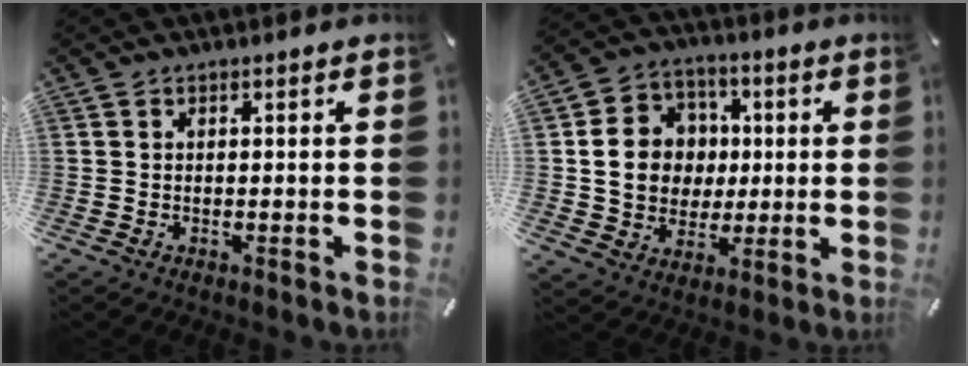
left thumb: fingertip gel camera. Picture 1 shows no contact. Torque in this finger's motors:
{"motor_torque": [1.49, 1.64, 0.88, -0.63, 0.39]}